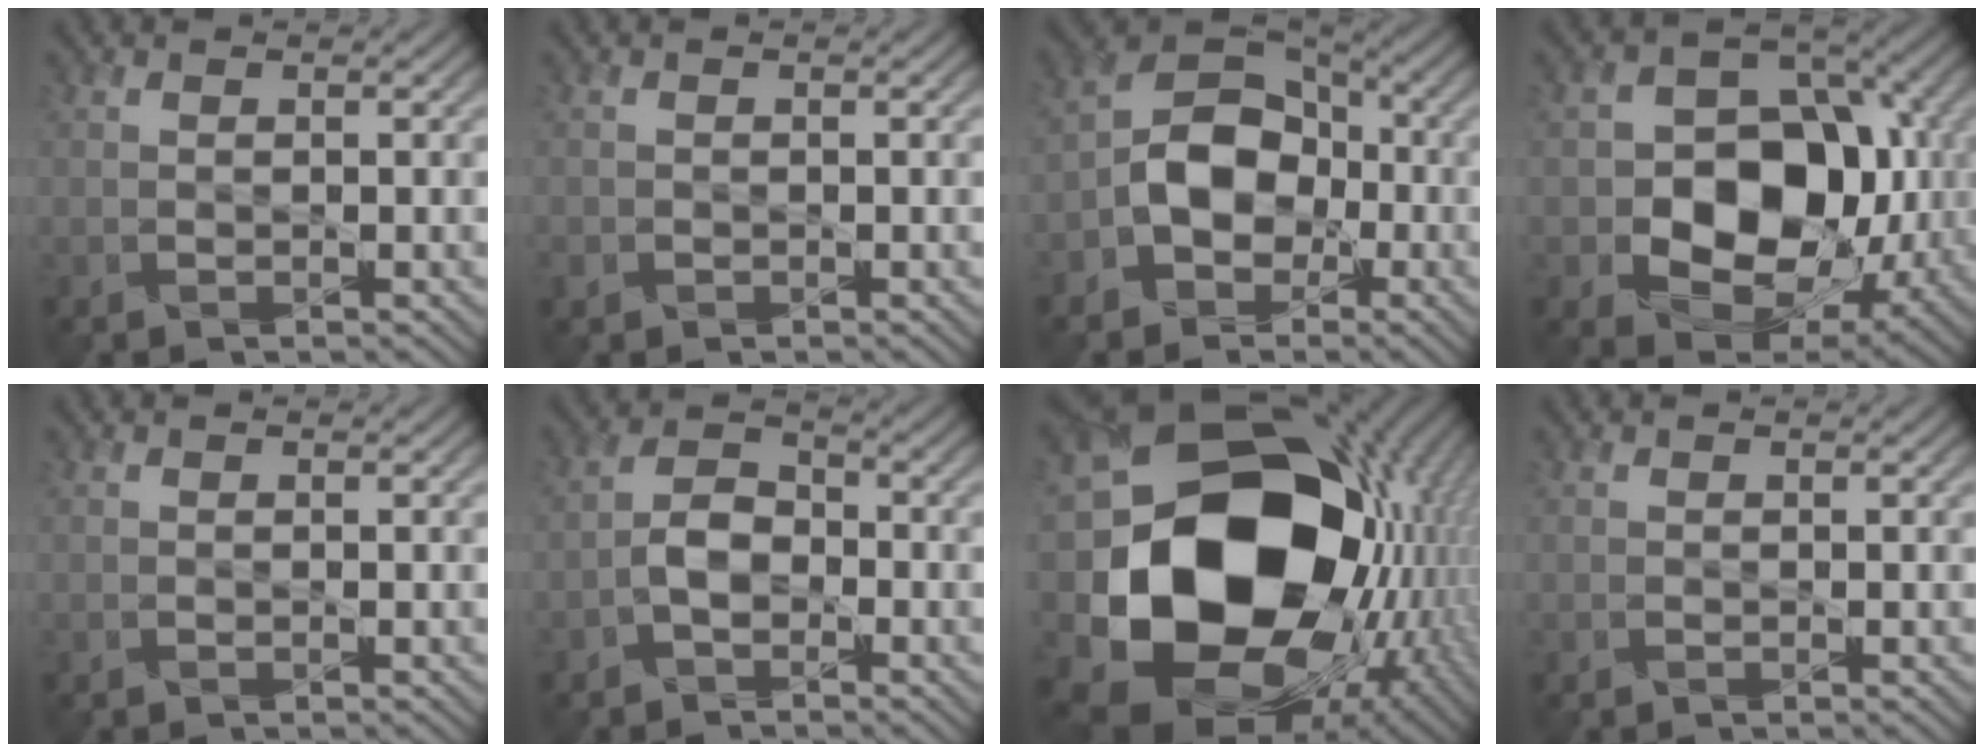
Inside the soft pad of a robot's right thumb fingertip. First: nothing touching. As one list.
[{"total": 0.7, "force": [-0.3, 0.6, 0.0], "torque": [-0.001, -0.007, -0.004]}, {"total": 8.8, "force": [-2.6, 6.6, 5.2], "torque": [-0.090, 0.002, -0.065]}, {"total": 14.1, "force": [-2.1, 10.5, 9.2], "torque": [-0.133, -0.013, -0.043]}, {"total": 0.0}, {"total": 3.8, "force": [-1.9, 2.4, 2.2], "torque": [-0.042, 0.007, -0.043]}, {"total": 23.5, "force": [-2.3, 18.2, 14.7], "torque": [-0.341, -0.066, -0.008]}, {"total": 0.0}]